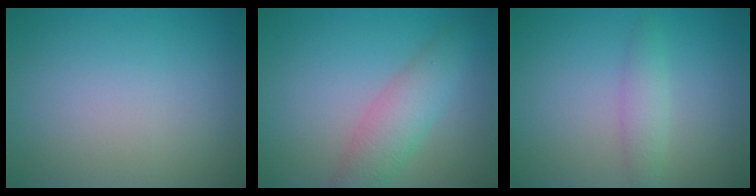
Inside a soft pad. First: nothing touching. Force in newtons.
{"total": 3.8, "press": 3.8, "slide": 0.1}
{"total": 1.8, "press": 1.8, "slide": 0.0}